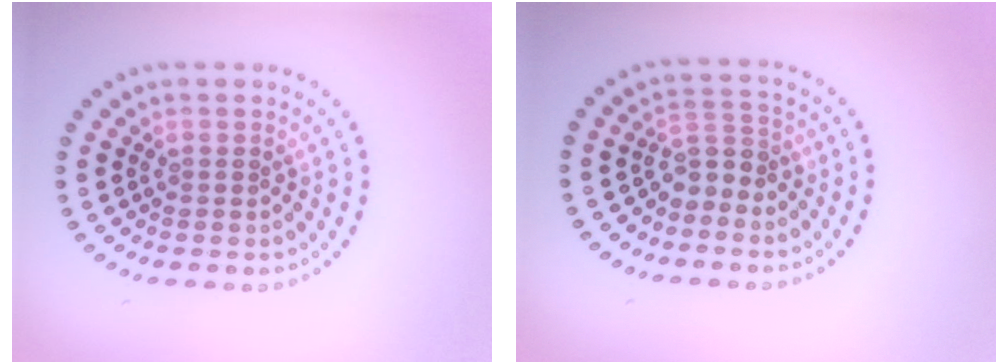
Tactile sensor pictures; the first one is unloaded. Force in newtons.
{"total": 2.2, "press": 1.9, "slide": 1.3}